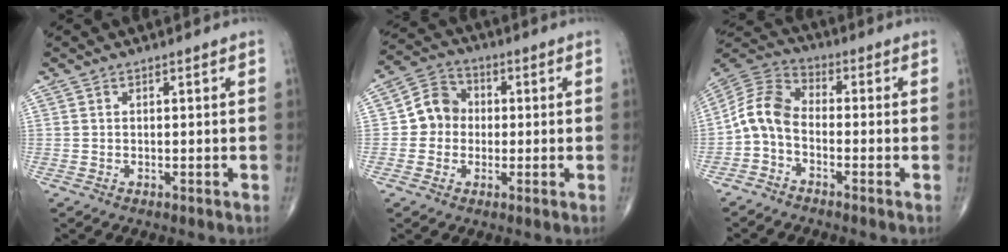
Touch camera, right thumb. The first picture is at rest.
{"total": 7.1, "force": [-0.2, 6.4, 3.0], "torque": [-0.023, 0.021, -0.018]}
{"total": 7.5, "force": [-2.3, 4.6, 5.5], "torque": [-0.105, 0.038, -0.064]}